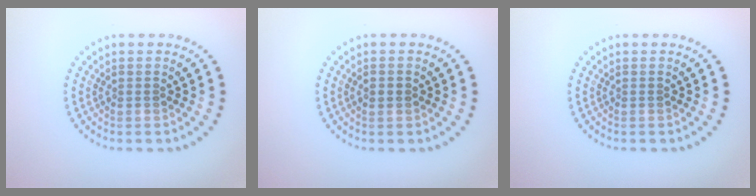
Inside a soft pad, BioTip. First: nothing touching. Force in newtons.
{"total": 1.1, "press": 1.1, "slide": 0.2}
{"total": 0.0}